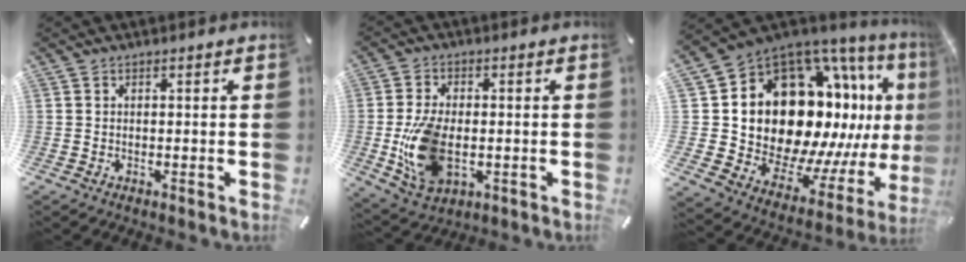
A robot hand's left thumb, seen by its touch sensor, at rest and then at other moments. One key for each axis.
{"total": 12.7, "fx": -1.8, "fy": 7.9, "fz": 9.8, "tx": -0.216, "ty": -0.013, "tz": -0.027}
{"total": 19.9, "fx": 6.6, "fy": 14.5, "fz": 11.9, "tx": -0.207, "ty": -0.105, "tz": 0.150}